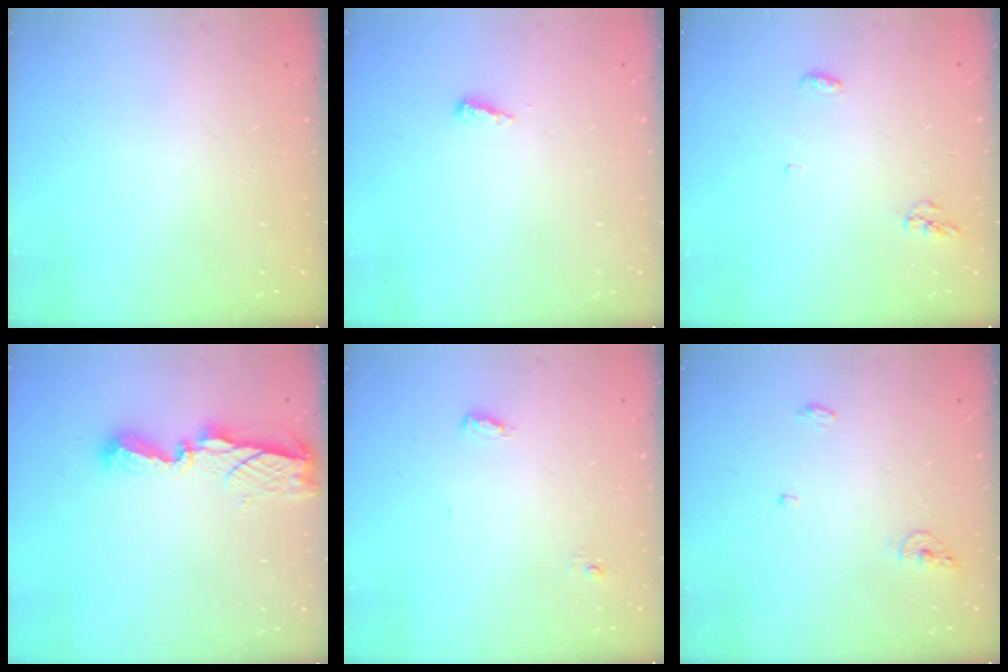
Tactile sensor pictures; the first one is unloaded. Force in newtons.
{"total": 3.1, "press": 3.1, "slide": 0.3}
{"total": 4.2, "press": 4.1, "slide": 0.9}
{"total": 8.5, "press": 8.5, "slide": 0.3}
{"total": 3.7, "press": 3.5, "slide": 1.2}
{"total": 5.7, "press": 5.7, "slide": 0.9}